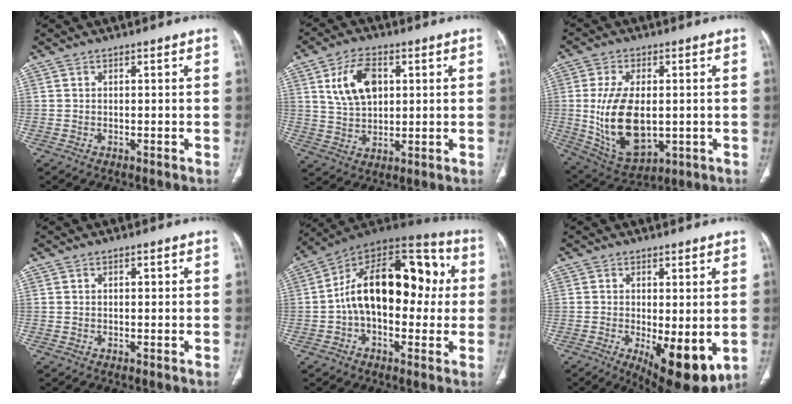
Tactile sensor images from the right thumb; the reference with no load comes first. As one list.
[{"total": 10.1, "force": [3.2, 6.1, 7.3], "torque": [-0.120, -0.005, 0.064]}, {"total": 15.6, "force": [-0.6, 8.7, 13.0], "torque": [-0.237, -0.010, 0.012]}, {"total": 1.0, "force": [0.3, 0.5, 0.8], "torque": [-0.013, 0.003, 0.005]}, {"total": 22.6, "force": [1.4, 13.1, 18.3], "torque": [-0.255, 0.051, 0.010]}, {"total": 11.1, "force": [-2.3, 4.0, 10.0], "torque": [-0.141, -0.027, -0.021]}]